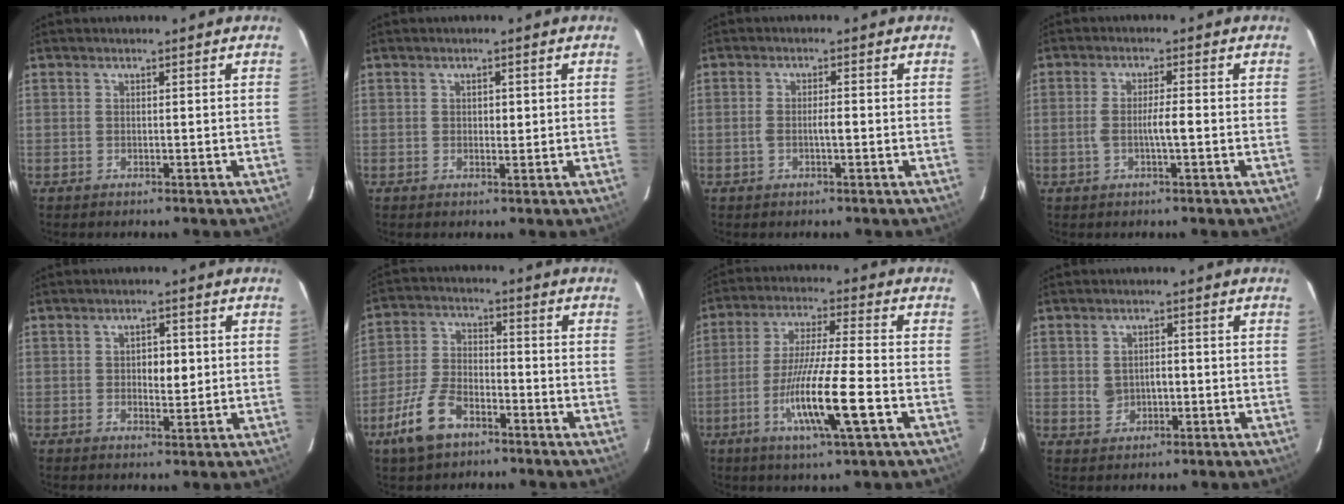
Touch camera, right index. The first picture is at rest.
{"total": 1.6, "force": [0.3, 0.8, 1.3], "torque": [-0.018, 0.001, 0.004]}
{"total": 2.3, "force": [-0.5, 0.4, 2.2], "torque": [-0.042, 0.004, -0.009]}
{"total": 3.6, "force": [-0.7, 0.3, 3.5], "torque": [-0.064, 0.001, -0.012]}
{"total": 3.6, "force": [0.3, 1.8, 3.1], "torque": [-0.044, 0.002, 0.008]}
{"total": 9.4, "force": [-5.7, 4.8, 5.7], "torque": [-0.136, 0.004, -0.107]}
{"total": 13.0, "force": [-4.4, 0.1, 12.2], "torque": [-0.232, -0.018, -0.082]}
{"total": 3.5, "force": [-0.2, 2.6, 2.2], "torque": [-0.036, 0.006, 0.007]}